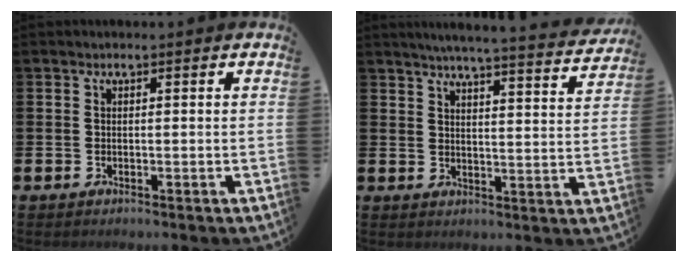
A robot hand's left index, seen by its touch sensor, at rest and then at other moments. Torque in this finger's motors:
{"motor_torque": [0.93, -1.20, 0.17, 0.11]}